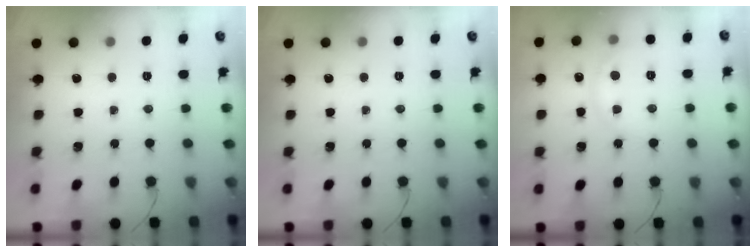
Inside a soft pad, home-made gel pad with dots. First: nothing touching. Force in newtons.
{"total": 0.0}
{"total": 3.2, "press": 3.1, "slide": 1.0}